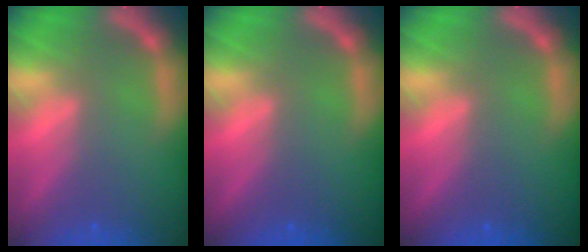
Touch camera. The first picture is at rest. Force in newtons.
{"total": 0.0}
{"total": 0.0}